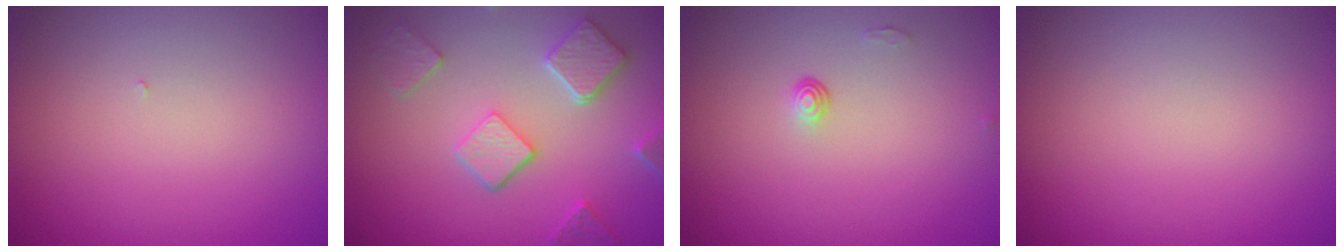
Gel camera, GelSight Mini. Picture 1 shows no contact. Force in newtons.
{"total": 4.9, "press": 3.8, "slide": 3.1}
{"total": 0.8, "press": 0.5, "slide": 0.6}
{"total": 0.0}